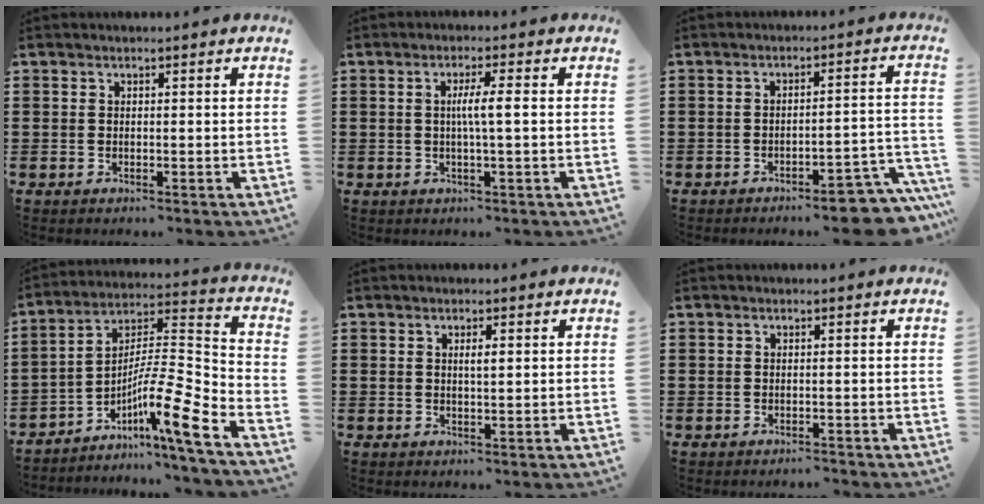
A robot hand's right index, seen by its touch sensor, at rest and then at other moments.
{"total": 3.6, "force": [0.0, 0.0, 3.6], "torque": [-0.066, -0.004, -0.004]}
{"total": 6.3, "force": [-5.3, 0.6, 3.4], "torque": [-0.050, 0.000, -0.095]}
{"total": 11.1, "force": [-6.3, 0.9, 9.0], "torque": [-0.164, -0.017, -0.127]}
{"total": 1.7, "force": [0.4, 0.4, 1.6], "torque": [-0.030, 0.003, 0.005]}
{"total": 0.7, "force": [-0.7, 0.2, 0.0], "torque": [-0.002, 0.001, -0.016]}